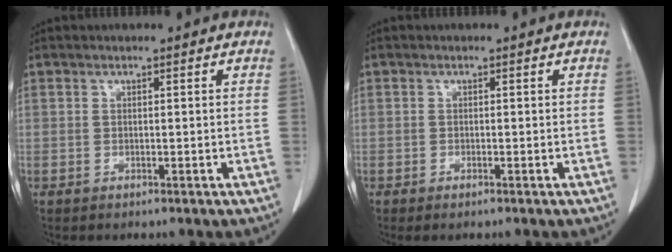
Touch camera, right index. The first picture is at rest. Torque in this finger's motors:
{"motor_torque": [-0.03, 0.08, 0.06, 0.01]}